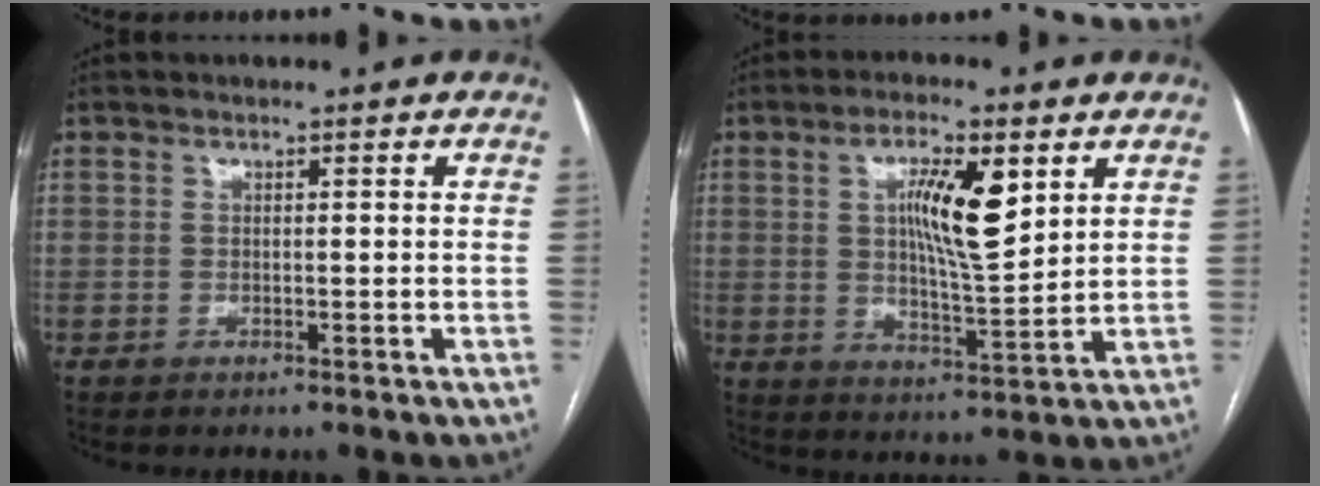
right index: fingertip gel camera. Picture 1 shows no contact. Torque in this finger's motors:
{"motor_torque": [0.36, 0.06, 0.30, 0.14]}